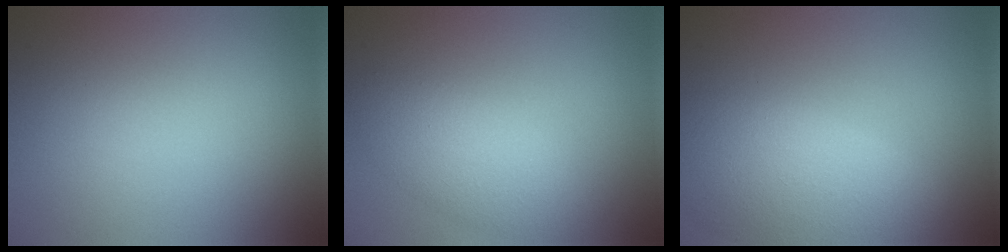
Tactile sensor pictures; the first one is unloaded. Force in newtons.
{"total": 3.4, "press": 3.4, "slide": 0.0}
{"total": 7.5, "press": 7.5, "slide": 0.7}